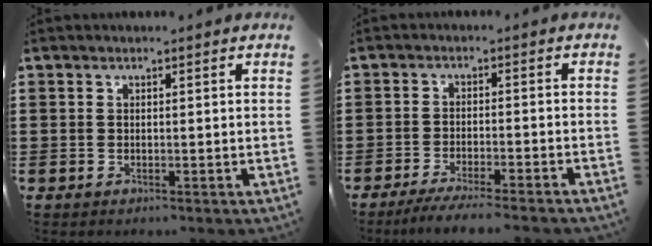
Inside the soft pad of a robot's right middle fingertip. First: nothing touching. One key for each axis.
{"total": 3.8, "fx": -3.5, "fy": -0.2, "fz": 1.3, "tx": -0.028, "ty": -0.009, "tz": -0.071}